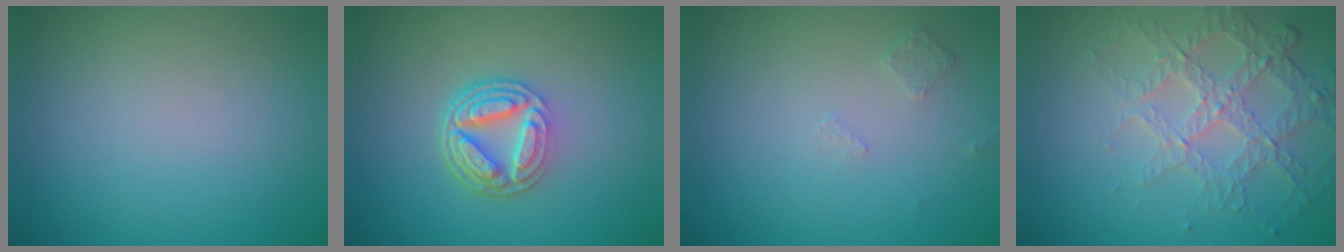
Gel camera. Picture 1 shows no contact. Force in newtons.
{"total": 5.3, "press": 3.9, "slide": 3.6}
{"total": 0.6, "press": 0.5, "slide": 0.4}
{"total": 3.8, "press": 3.3, "slide": 1.9}